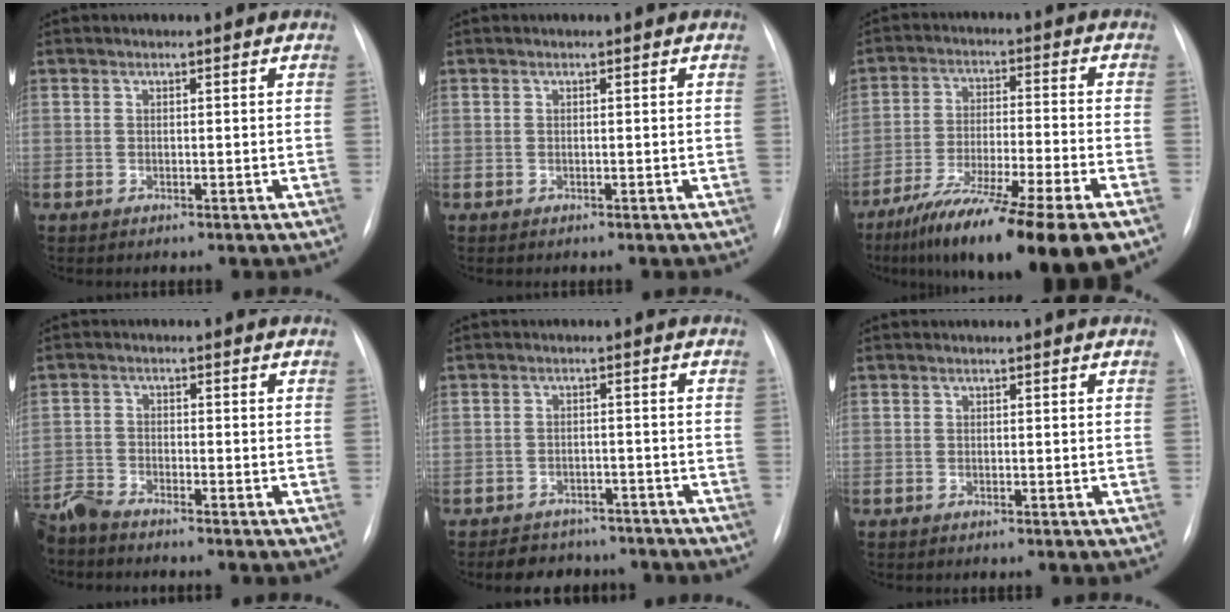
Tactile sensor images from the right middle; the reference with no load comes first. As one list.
[{"total": 0.0}, {"total": 19.1, "force": [-13.2, 0.4, 13.8], "torque": [-0.194, -0.040, -0.220]}, {"total": 4.6, "force": [-4.4, 0.1, 1.2], "torque": [-0.022, -0.019, -0.089]}, {"total": 7.6, "force": [-6.5, 3.8, 1.2], "torque": [-0.010, 0.010, -0.084]}, {"total": 0.0}]